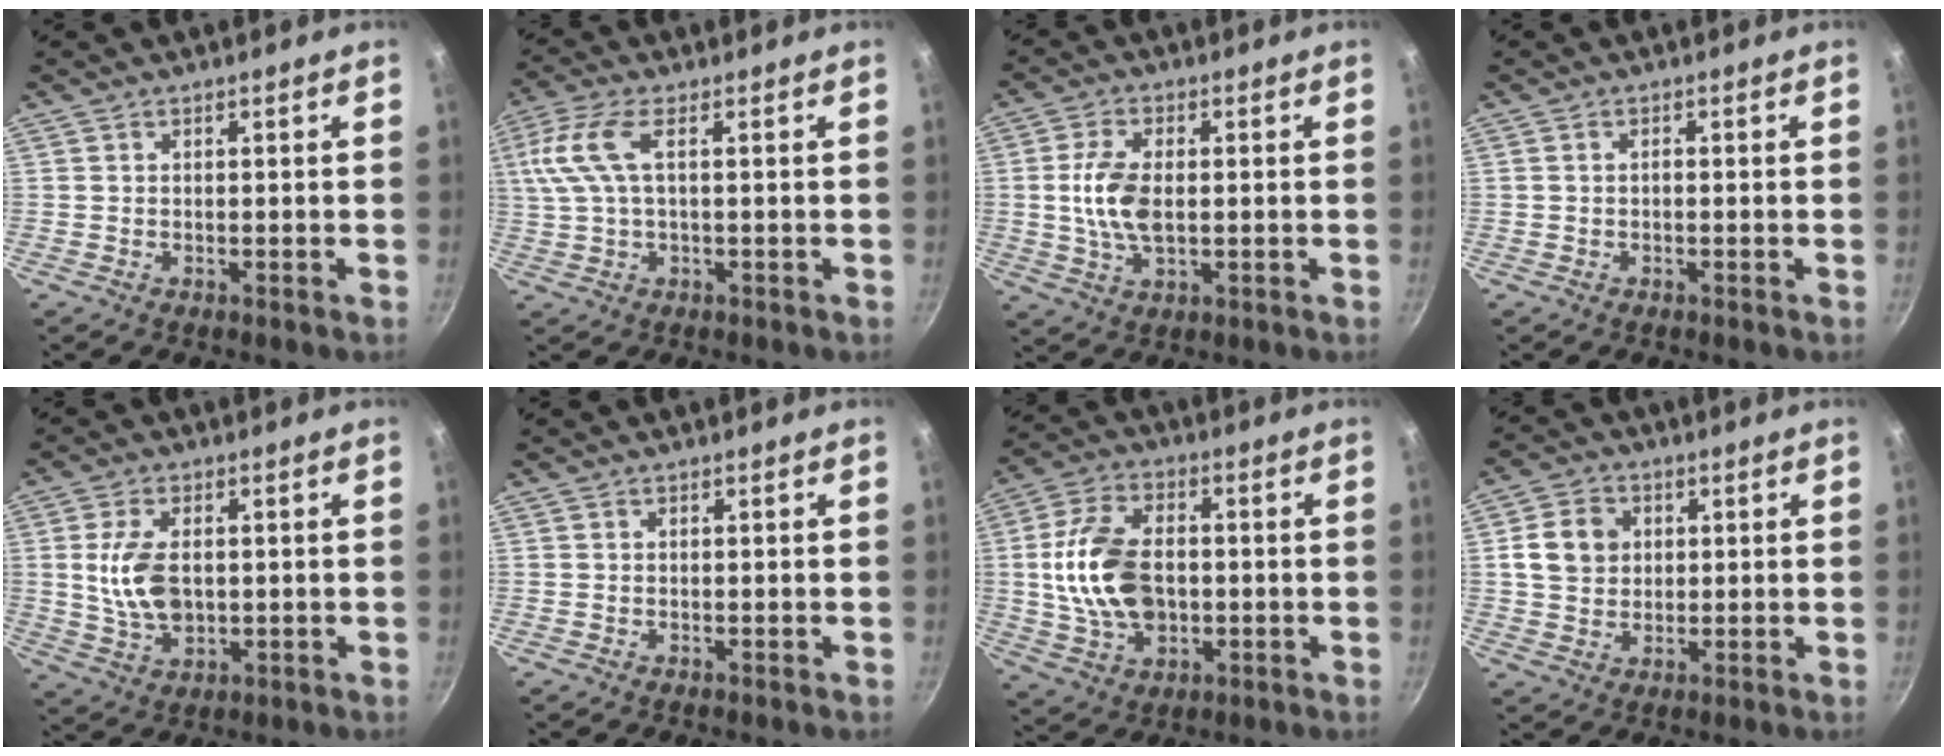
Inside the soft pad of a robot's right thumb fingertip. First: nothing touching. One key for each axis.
{"total": 8.4, "fx": 1.2, "fy": 3.1, "fz": 7.8, "tx": -0.179, "ty": 0.013, "tz": 0.026}
{"total": 8.4, "fx": 0.1, "fy": 4.5, "fz": 7.1, "tx": -0.140, "ty": 0.003, "tz": -0.001}
{"total": 0.6, "fx": -0.3, "fy": 0.3, "fz": 0.5, "tx": -0.014, "ty": 0.009, "tz": -0.004}
{"total": 9.2, "fx": 0.7, "fy": 5.4, "fz": 7.4, "tx": -0.135, "ty": -0.007, "tz": 0.016}
{"total": 0.0}
{"total": 15.1, "fx": -0.3, "fy": 9.8, "fz": 11.4, "tx": -0.201, "ty": 0.015, "tz": -0.004}
{"total": 7.8, "fx": 1.5, "fy": 6.6, "fz": 3.8, "tx": -0.048, "ty": 0.005, "tz": 0.021}